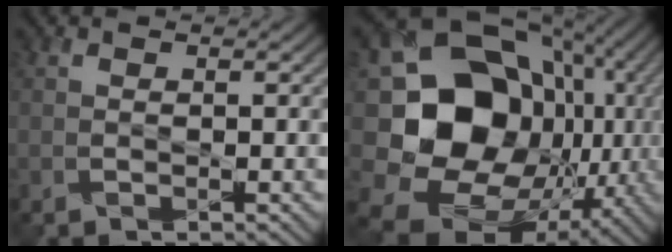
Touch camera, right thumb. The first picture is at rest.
{"total": 21.3, "force": [-1.2, 17.5, 12.1], "torque": [-0.283, -0.030, 0.003]}